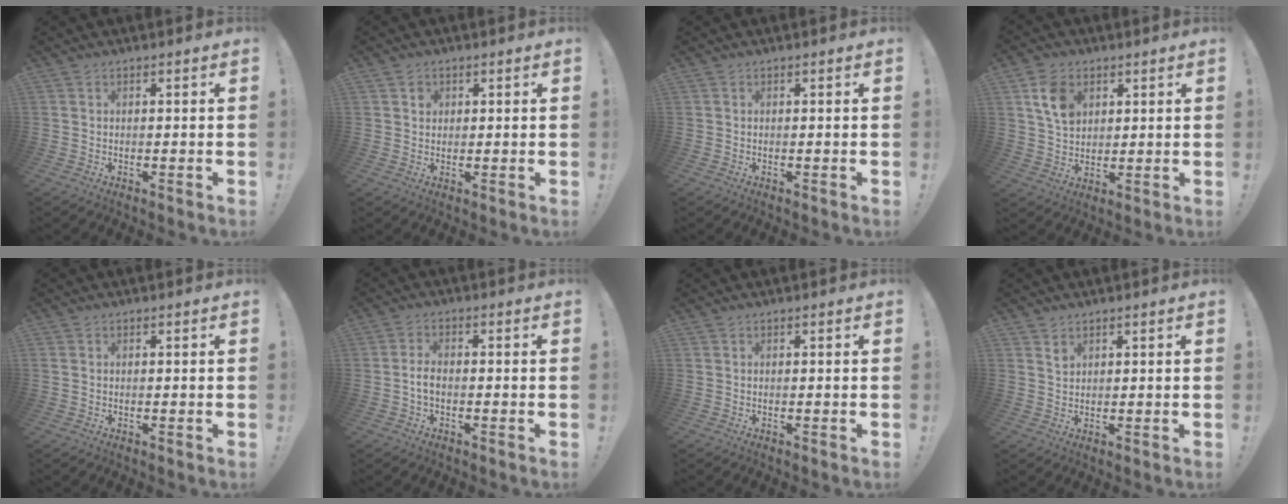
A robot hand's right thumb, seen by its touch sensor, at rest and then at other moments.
{"total": 2.0, "force": [0.8, 1.8, 0.3], "torque": [0.007, -0.004, 0.011]}
{"total": 0.0}
{"total": 9.4, "force": [3.9, 7.0, 4.9], "torque": [-0.071, -0.005, 0.076]}
{"total": 0.8, "force": [0.2, 0.7, 0.3], "torque": [-0.014, 0.005, 0.005]}
{"total": 3.8, "force": [-1.1, 2.0, 3.1], "torque": [-0.065, 0.011, -0.018]}
{"total": 0.0}
{"total": 1.9, "force": [1.5, 1.1, 0.6], "torque": [-0.002, -0.010, 0.026]}